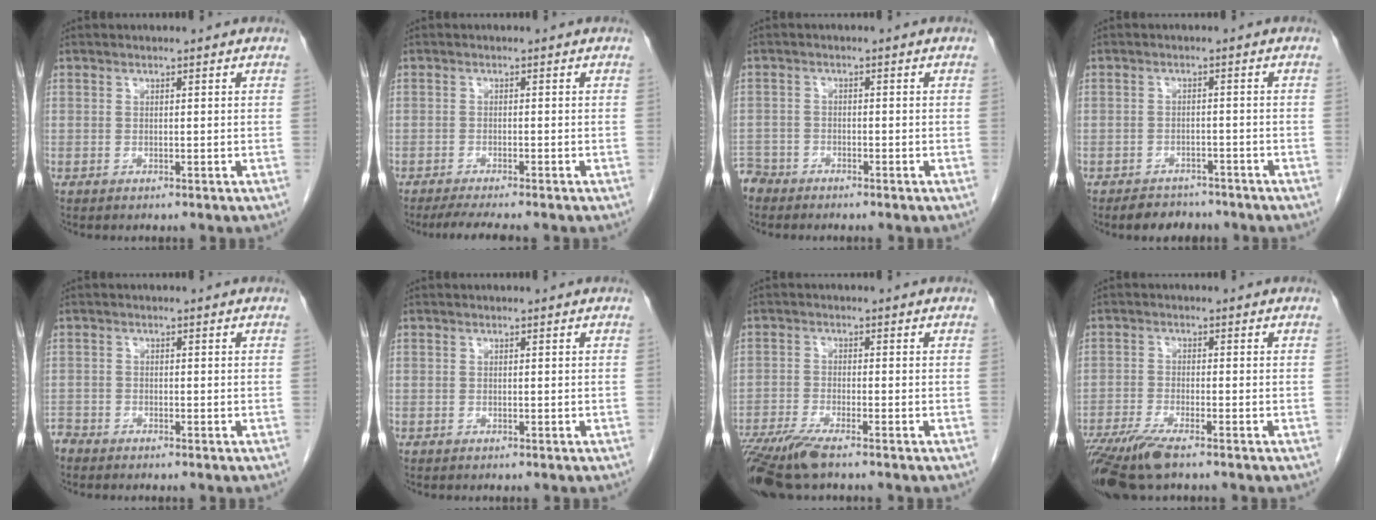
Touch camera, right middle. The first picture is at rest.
{"total": 4.9, "force": [-4.2, 0.1, 2.7], "torque": [-0.038, -0.012, -0.066]}
{"total": 3.1, "force": [-2.8, 1.1, -0.4], "torque": [0.007, 0.000, -0.057]}
{"total": 4.6, "force": [-3.9, 2.3, 0.8], "torque": [-0.011, 0.004, -0.055]}
{"total": 1.7, "force": [-1.7, 0.3, -0.1], "torque": [0.003, -0.004, -0.032]}
{"total": 0.0}
{"total": 8.7, "force": [-6.7, 0.8, 5.5], "torque": [-0.098, -0.021, -0.119]}
{"total": 8.7, "force": [-6.4, 1.2, 5.8], "torque": [-0.105, -0.020, -0.113]}